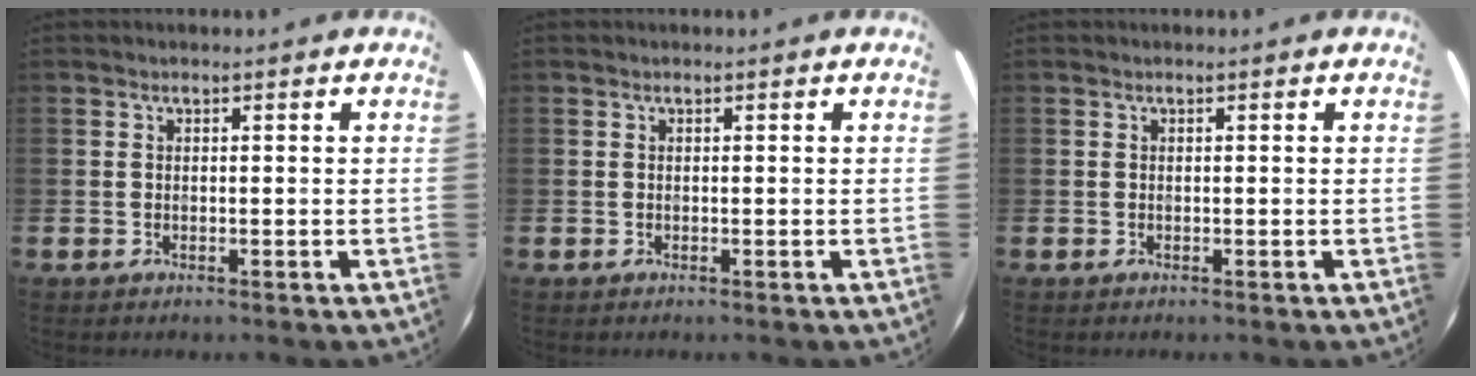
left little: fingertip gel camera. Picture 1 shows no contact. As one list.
[{"total": 0.0}, {"total": 0.0}]